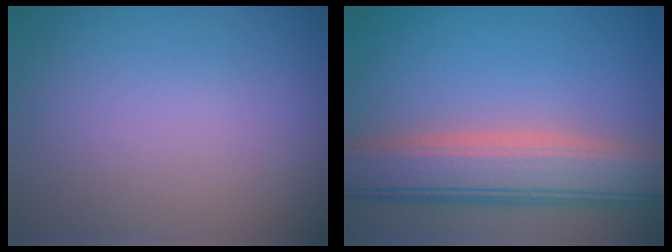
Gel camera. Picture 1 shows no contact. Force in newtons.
{"total": 6.9, "press": 6.9, "slide": 0.8}